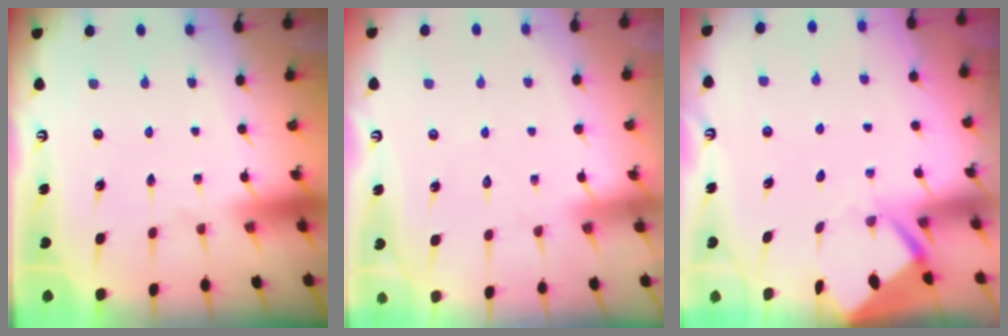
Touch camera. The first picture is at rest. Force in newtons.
{"total": 4.9, "press": 4.9, "slide": 0.6}
{"total": 3.9, "press": 3.9, "slide": 0.3}